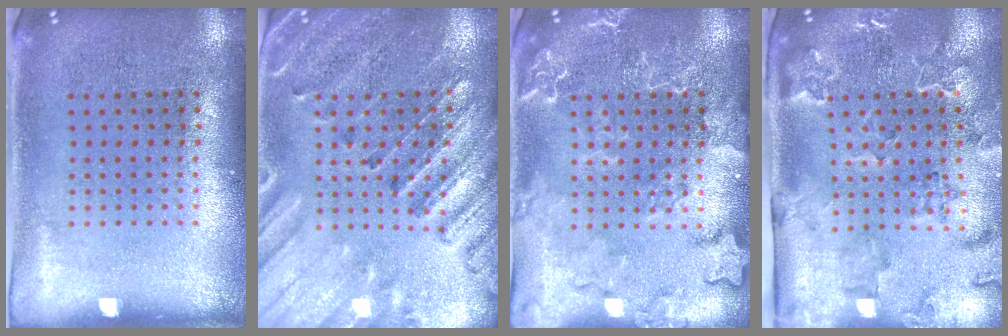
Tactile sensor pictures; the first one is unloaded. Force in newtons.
{"total": 2.7, "press": 2.6, "slide": 0.9}
{"total": 3.4, "press": 3.4, "slide": 0.5}
{"total": 2.3, "press": 2.2, "slide": 0.5}